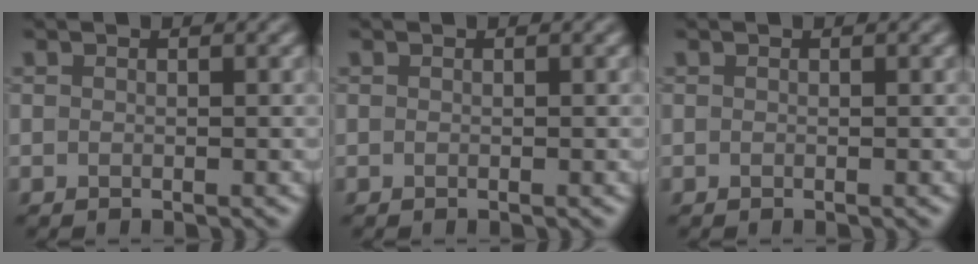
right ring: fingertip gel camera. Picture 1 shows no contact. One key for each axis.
{"total": 0.0}
{"total": 0.0}